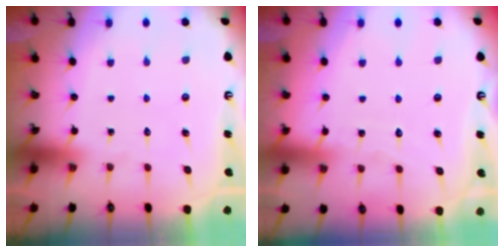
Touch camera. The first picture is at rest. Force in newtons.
{"total": 3.9, "press": 3.9, "slide": 0.5}